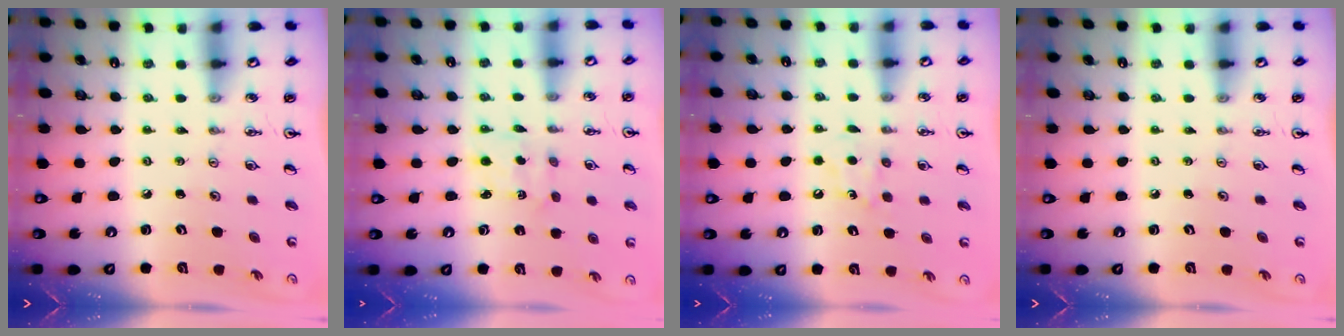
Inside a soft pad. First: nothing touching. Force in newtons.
{"total": 2.3, "press": 2.1, "slide": 0.8}
{"total": 5.9, "press": 5.9, "slide": 0.6}
{"total": 0.0}